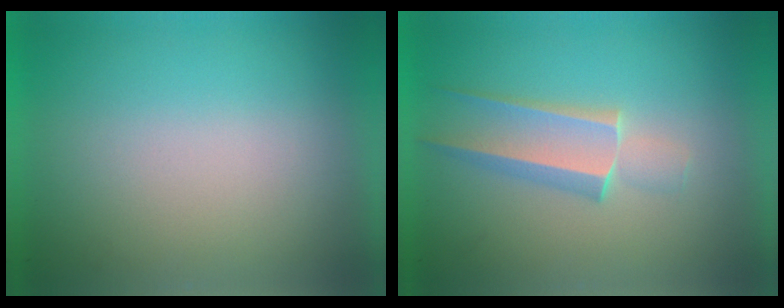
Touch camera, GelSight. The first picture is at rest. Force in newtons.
{"total": 2.2}